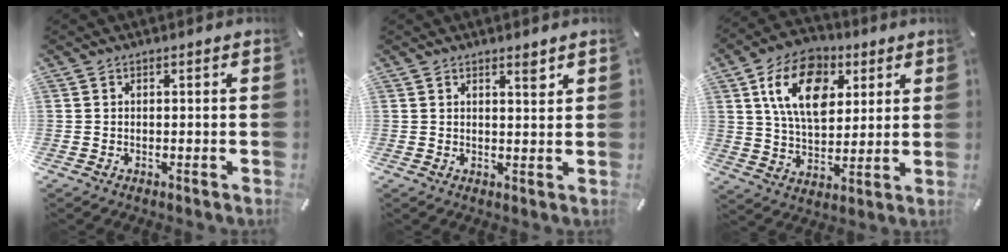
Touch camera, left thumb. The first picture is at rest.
{"total": 2.4, "force": [1.9, 0.4, 1.4], "torque": [-0.014, -0.014, 0.031]}
{"total": 15.2, "force": [6.0, 10.1, 9.7], "torque": [-0.163, -0.002, 0.107]}